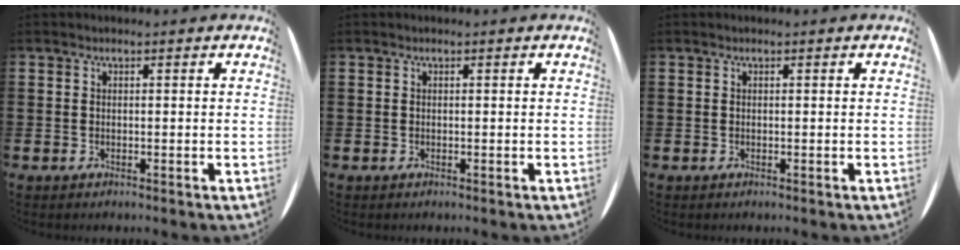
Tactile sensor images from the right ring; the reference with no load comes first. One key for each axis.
{"total": 0.0}
{"total": 0.0}